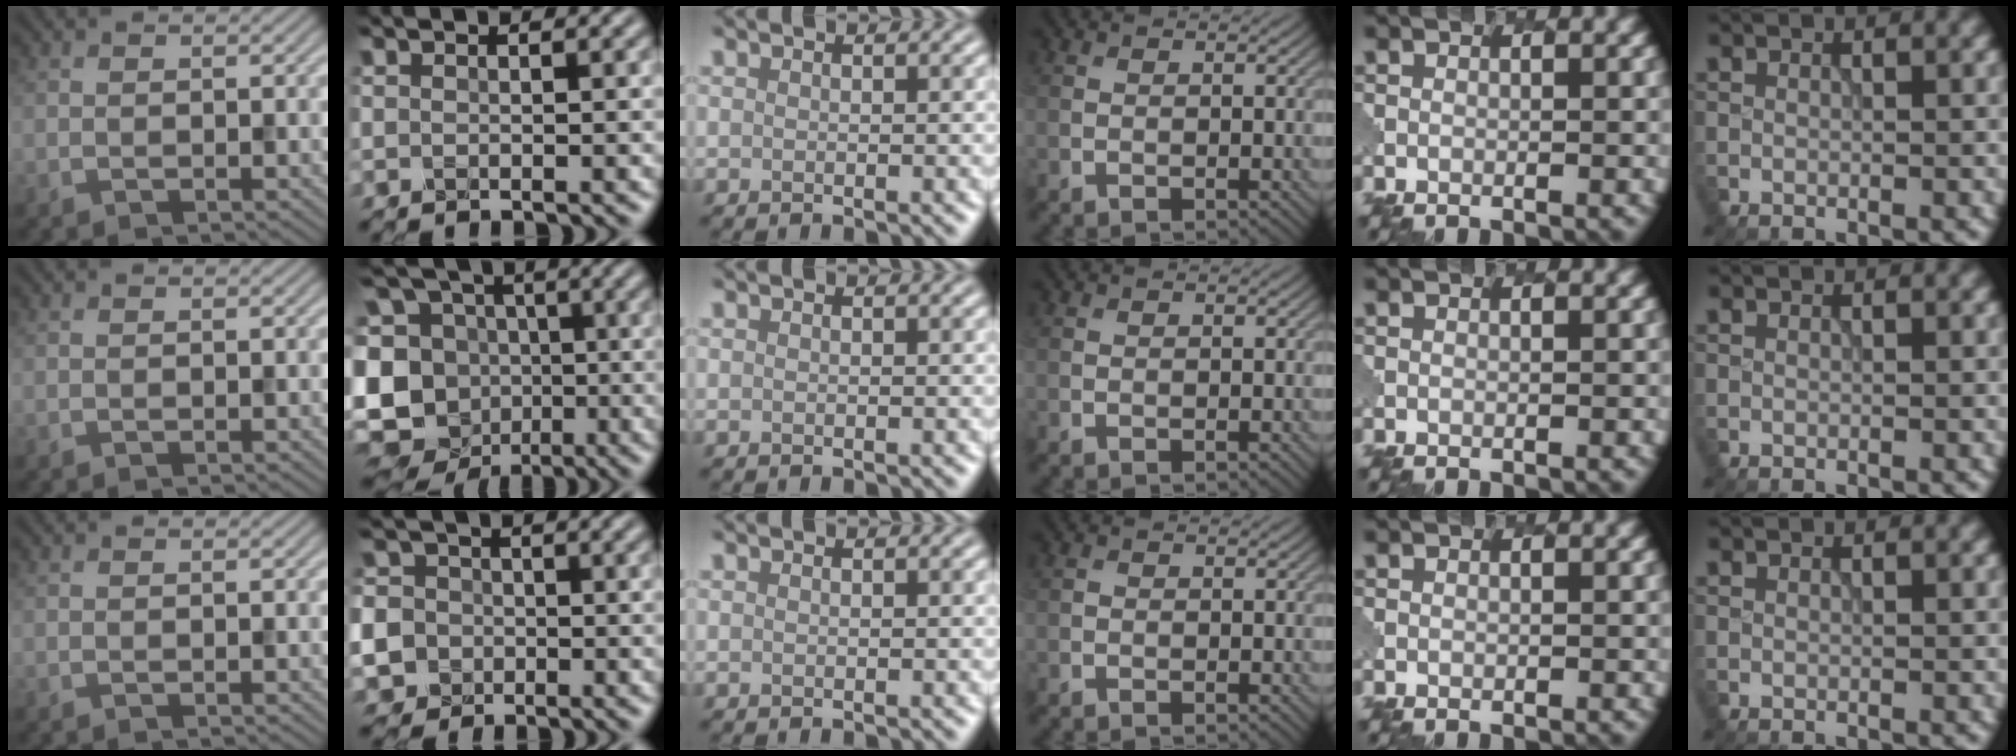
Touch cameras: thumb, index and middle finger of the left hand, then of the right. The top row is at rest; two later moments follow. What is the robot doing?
{"motion": "extract", "object": "pen bag"}